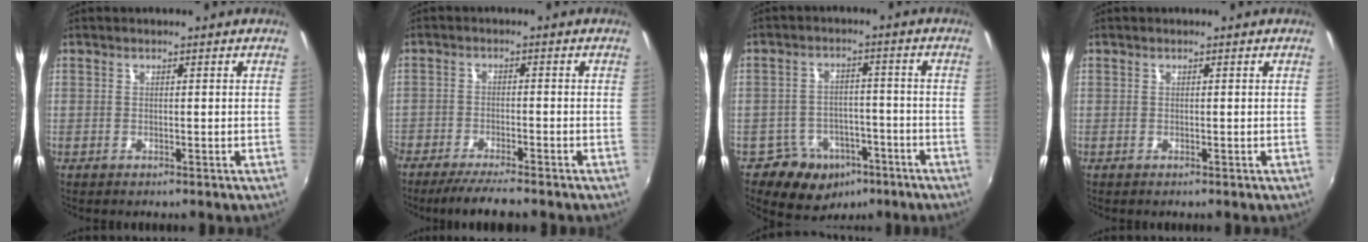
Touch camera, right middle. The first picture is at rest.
{"total": 7.2, "force": [-6.2, 0.9, 3.6], "torque": [-0.091, -0.014, -0.105]}
{"total": 9.4, "force": [-5.8, 6.9, 2.5], "torque": [-0.058, 0.017, -0.070]}
{"total": 0.0}